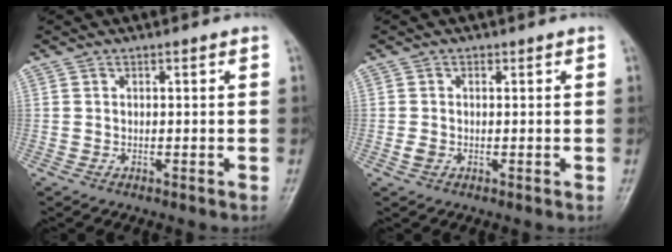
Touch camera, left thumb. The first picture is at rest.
{"total": 1.5, "force": [-0.2, 1.3, 0.8], "torque": [-0.012, 0.001, -0.003]}